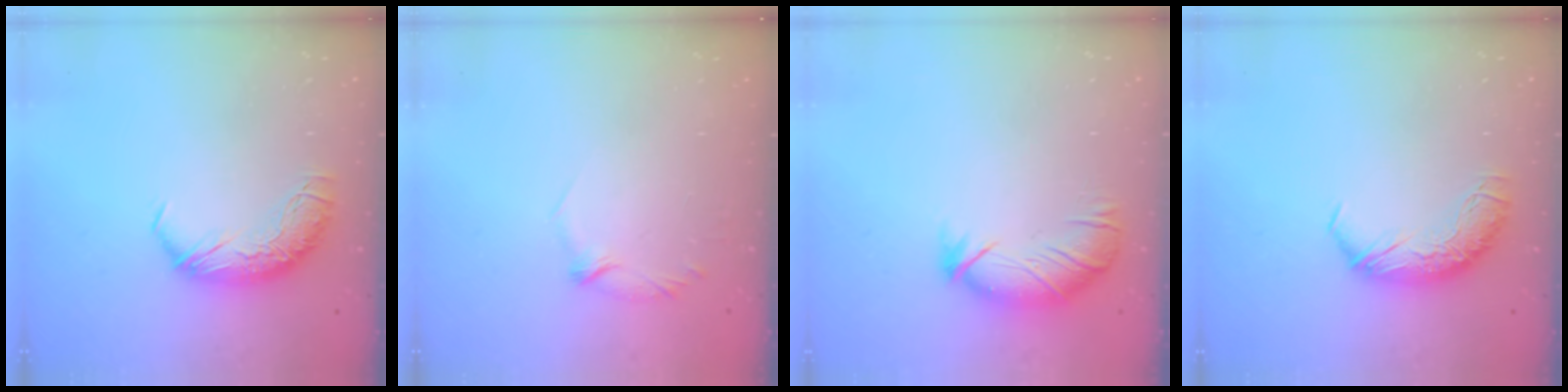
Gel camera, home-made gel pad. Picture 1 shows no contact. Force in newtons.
{"total": 5.7, "press": 5.6, "slide": 1.0}
{"total": 2.9, "press": 2.5, "slide": 1.5}
{"total": 0.0}